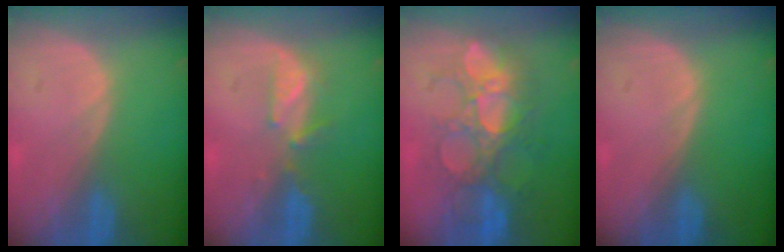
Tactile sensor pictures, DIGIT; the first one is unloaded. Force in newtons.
{"total": 3.1, "press": 3.0, "slide": 0.3}
{"total": 9.8, "press": 9.2, "slide": 3.4}
{"total": 0.0}